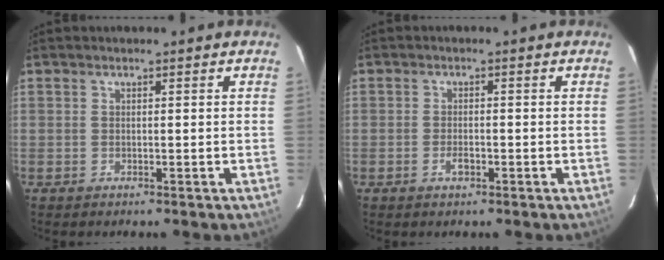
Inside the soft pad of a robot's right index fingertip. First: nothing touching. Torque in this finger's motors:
{"motor_torque": [-0.01, -0.05, 0.01, 0.03]}